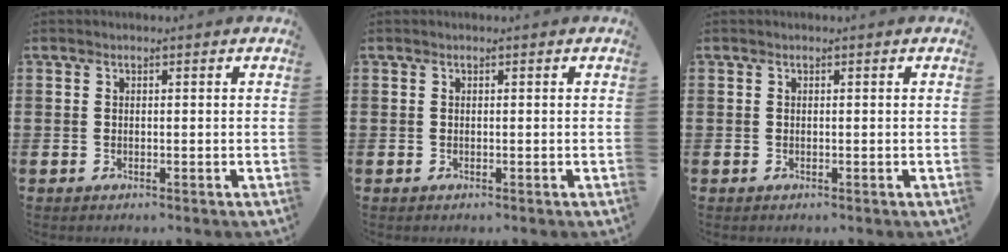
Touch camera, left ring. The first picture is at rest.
{"total": 0.0}
{"total": 0.0}